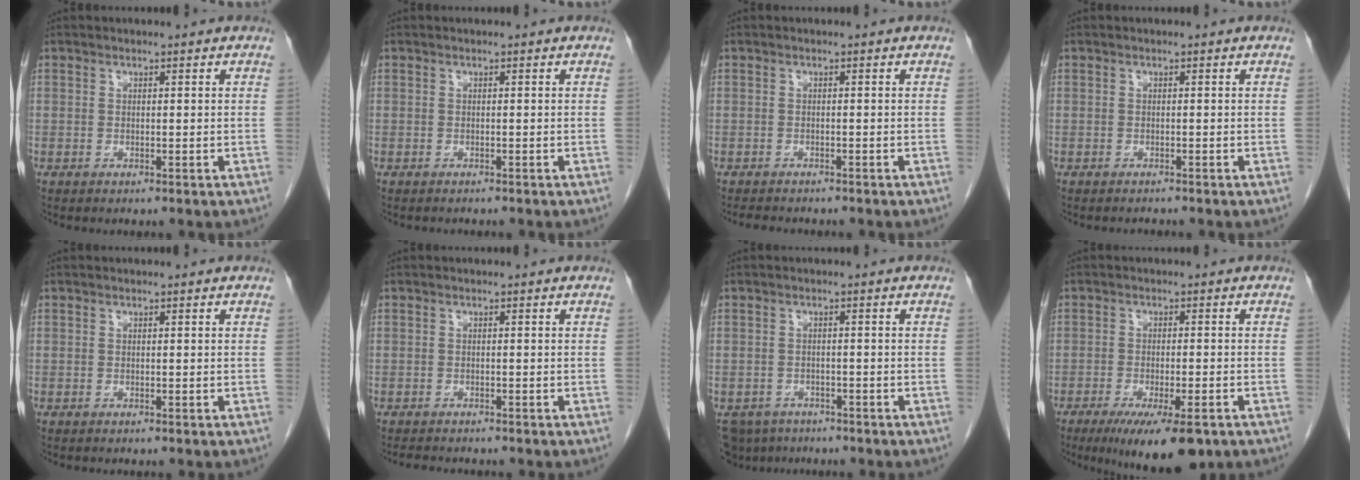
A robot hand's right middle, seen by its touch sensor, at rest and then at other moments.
{"total": 0.7, "force": [-0.7, 0.2, 0.1], "torque": [-0.008, -0.001, -0.008]}
{"total": 3.9, "force": [-3.5, 1.1, 1.4], "torque": [-0.023, -0.006, -0.045]}
{"total": 0.7, "force": [-0.7, 0.0, -0.1], "torque": [-0.002, -0.005, -0.009]}
{"total": 0.0}
{"total": 3.4, "force": [-3.1, 0.8, 1.1], "torque": [-0.017, -0.007, -0.042]}
{"total": 5.9, "force": [-4.8, 3.3, 0.6], "torque": [-0.009, -0.004, -0.074]}
{"total": 10.8, "force": [-7.1, 2.3, 7.8], "torque": [-0.113, -0.020, -0.106]}